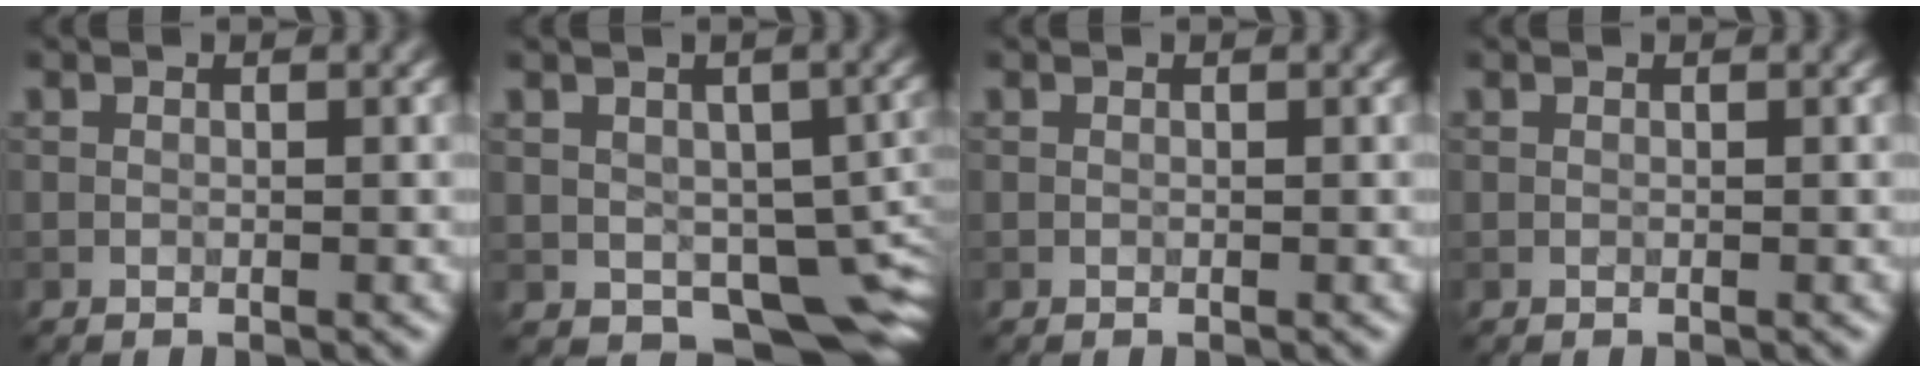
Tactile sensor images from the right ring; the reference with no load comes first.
{"total": 8.2, "force": [-1.7, 5.3, 6.0], "torque": [-0.082, -0.022, -0.022]}
{"total": 0.0}
{"total": 0.0}